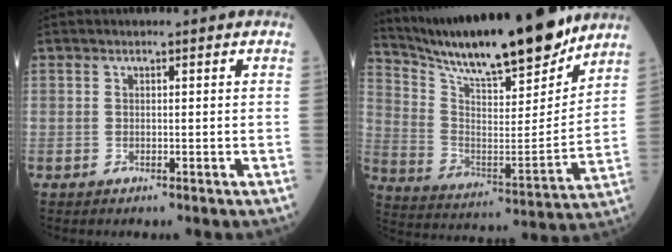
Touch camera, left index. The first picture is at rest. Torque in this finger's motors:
{"motor_torque": [0.35, -0.72, 0.39, 0.09]}